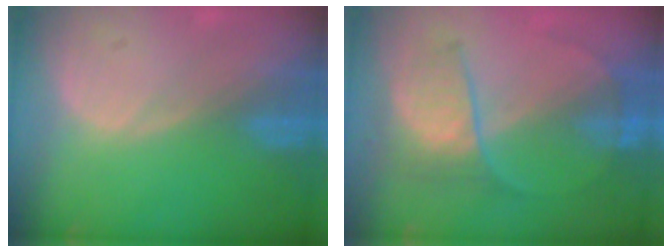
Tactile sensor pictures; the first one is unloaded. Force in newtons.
{"total": 6.4, "press": 6.3, "slide": 1.0}